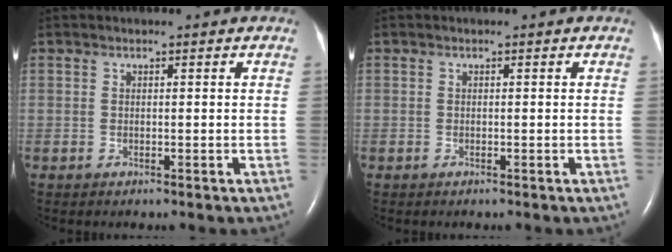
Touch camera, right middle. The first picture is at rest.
{"total": 0.0}